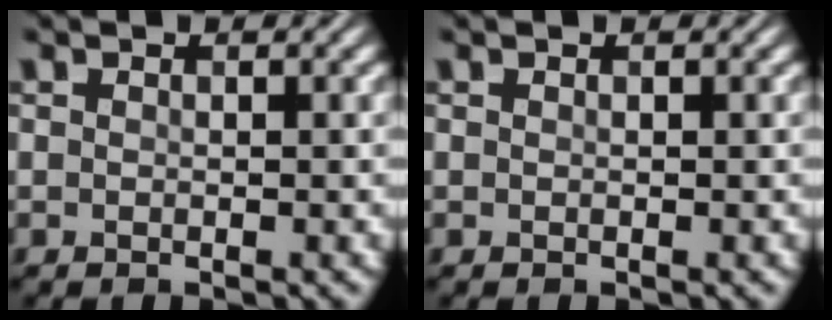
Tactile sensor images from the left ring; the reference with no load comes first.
{"total": 0.0}